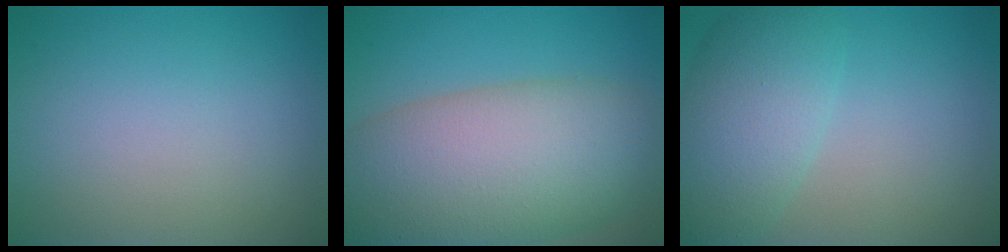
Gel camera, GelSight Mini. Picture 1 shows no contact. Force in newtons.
{"total": 12.3, "press": 12.3, "slide": 0.7}
{"total": 6.2, "press": 6.2, "slide": 0.3}